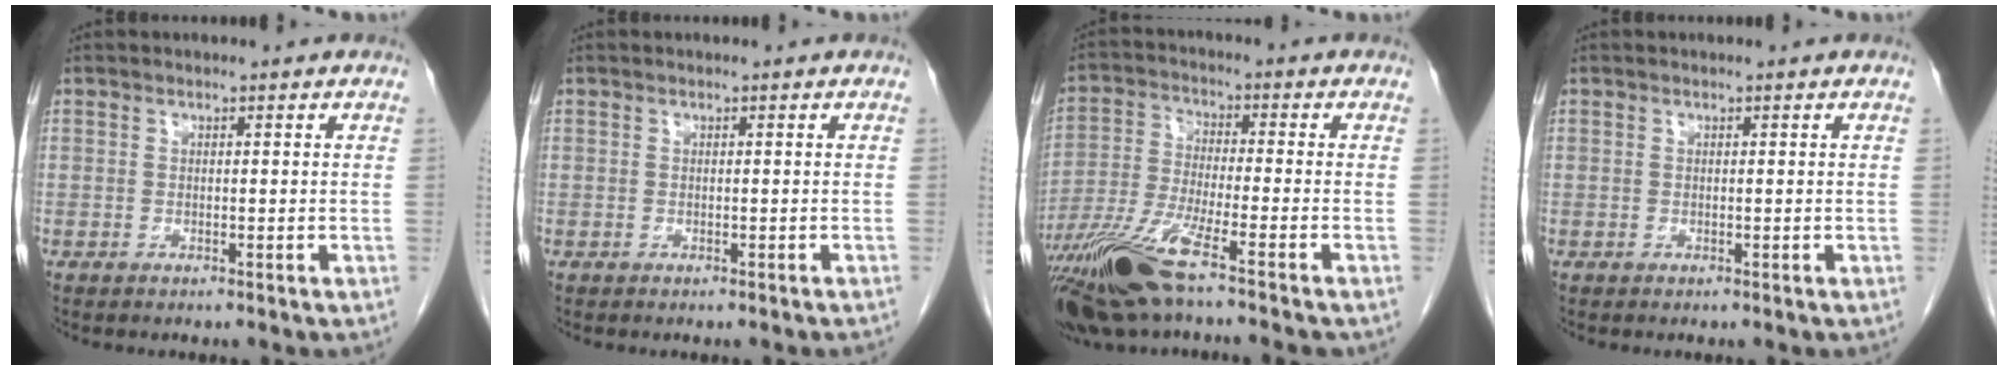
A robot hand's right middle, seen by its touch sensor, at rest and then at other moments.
{"total": 0.7, "force": [-0.6, 0.0, 0.3], "torque": [-0.004, 0.001, -0.010]}
{"total": 12.2, "force": [-8.2, 0.2, 9.0], "torque": [-0.184, -0.030, -0.153]}
{"total": 0.0}